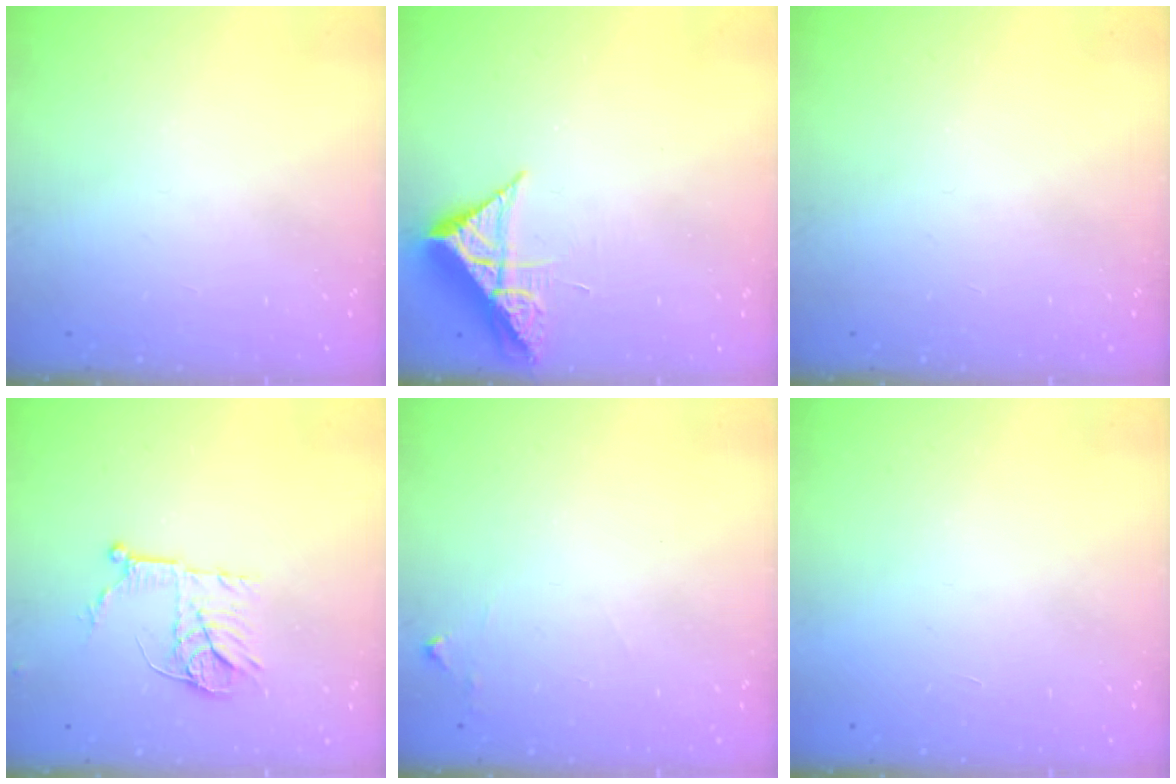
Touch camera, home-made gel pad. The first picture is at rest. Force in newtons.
{"total": 7.0, "press": 7.0, "slide": 0.3}
{"total": 0.0}
{"total": 11.2, "press": 11.1, "slide": 0.7}
{"total": 4.4, "press": 4.4, "slide": 0.7}
{"total": 1.7, "press": 1.7, "slide": 0.1}